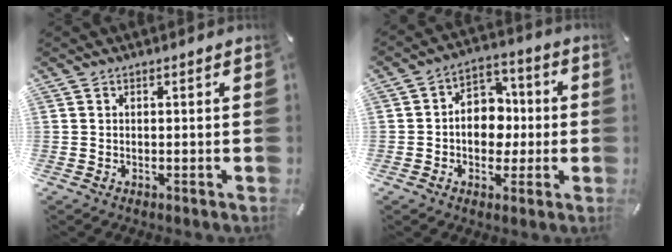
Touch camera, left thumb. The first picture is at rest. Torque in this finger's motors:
{"motor_torque": [0.25, 1.34, 0.80, -0.25, 0.26]}